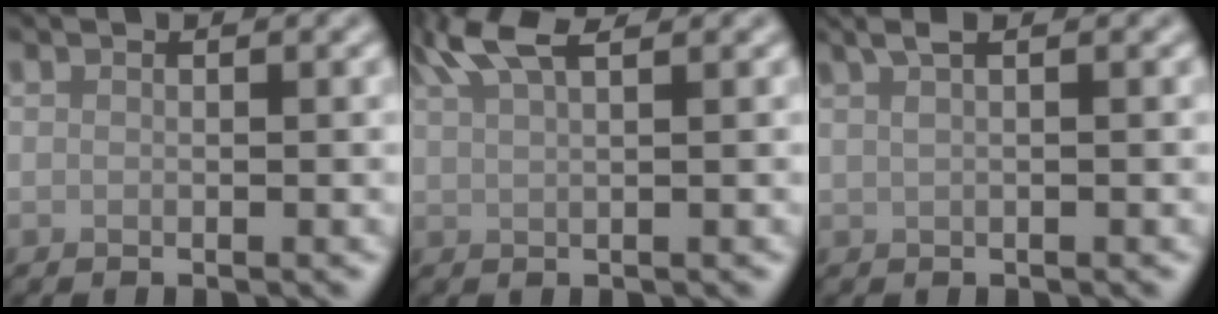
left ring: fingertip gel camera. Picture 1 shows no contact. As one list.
[{"total": 4.3, "force": [3.0, 1.2, 2.9], "torque": [-0.048, 0.017, 0.051]}, {"total": 2.8, "force": [1.6, 0.9, 2.0], "torque": [-0.030, 0.007, 0.012]}]